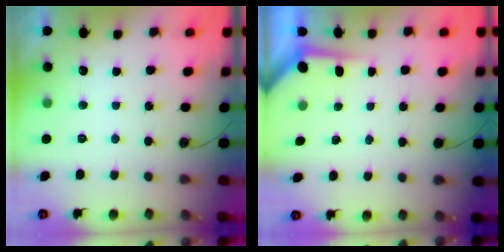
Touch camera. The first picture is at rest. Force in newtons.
{"total": 3.7, "press": 3.7, "slide": 0.4}